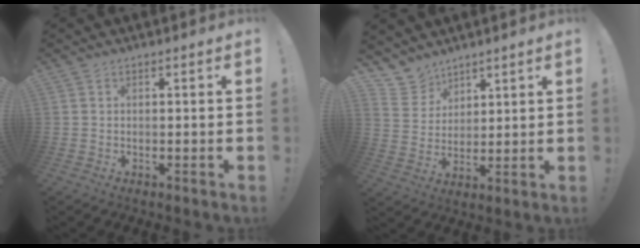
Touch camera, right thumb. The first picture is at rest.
{"total": 7.7, "force": [6.2, 4.5, 0.6], "torque": [-0.022, -0.054, 0.123]}